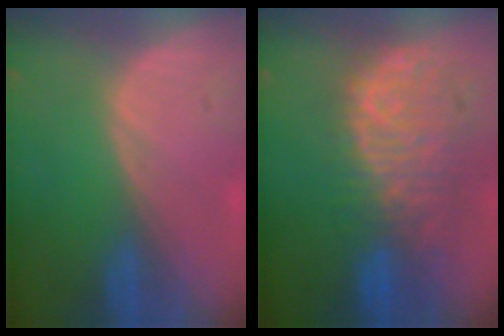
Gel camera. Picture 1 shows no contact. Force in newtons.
{"total": 11.2, "press": 9.6, "slide": 5.8}